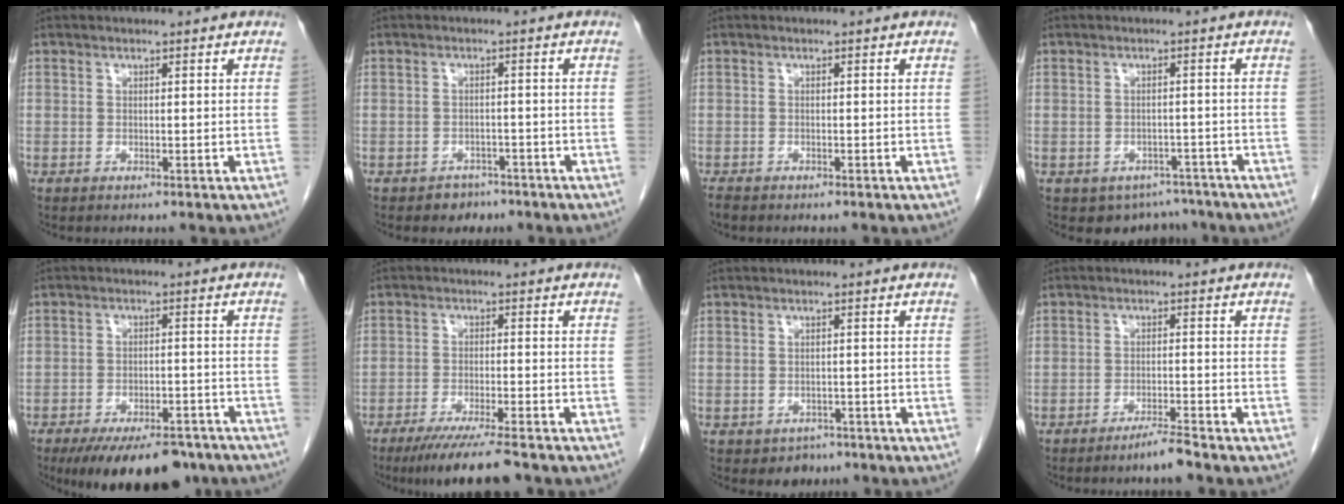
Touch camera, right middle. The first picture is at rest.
{"total": 2.8, "force": [-2.0, 1.9, 0.3], "torque": [-0.008, 0.009, -0.025]}
{"total": 1.3, "force": [-1.1, 0.4, 0.5], "torque": [-0.015, -0.004, -0.018]}
{"total": 5.6, "force": [-4.4, 3.5, 0.2], "torque": [0.015, 0.010, -0.054]}
{"total": 13.7, "force": [-10.8, 5.0, 6.8], "torque": [-0.092, -0.006, -0.152]}
{"total": 8.9, "force": [-7.1, -0.2, 5.4], "torque": [-0.082, -0.023, -0.116]}
{"total": 2.7, "force": [-1.7, 2.0, 0.6], "torque": [-0.006, 0.006, -0.017]}
{"total": 3.1, "force": [-2.6, -0.4, 1.7], "torque": [-0.029, -0.004, -0.047]}